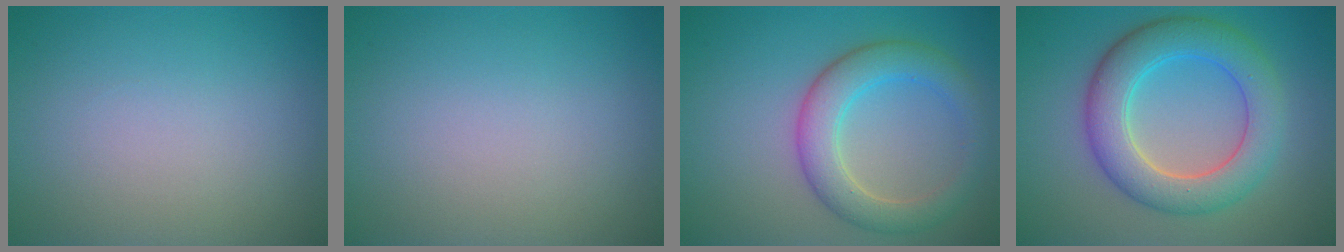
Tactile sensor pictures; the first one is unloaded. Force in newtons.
{"total": 0.0}
{"total": 4.8, "press": 4.8, "slide": 0.1}
{"total": 6.9, "press": 6.8, "slide": 0.6}